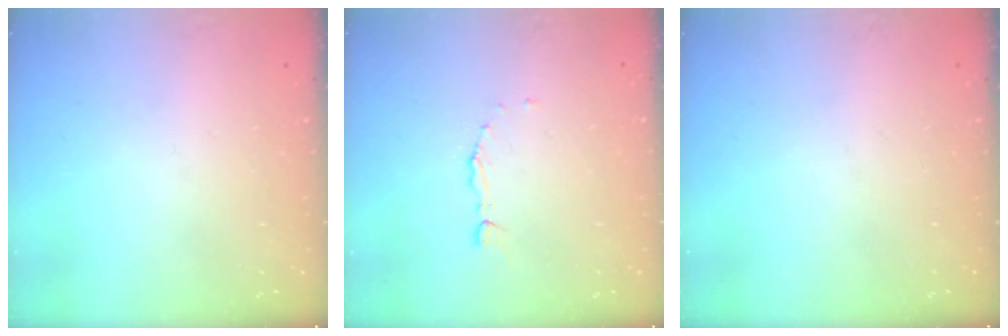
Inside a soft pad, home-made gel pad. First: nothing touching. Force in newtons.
{"total": 2.0, "press": 2.0, "slide": 0.3}
{"total": 0.0}